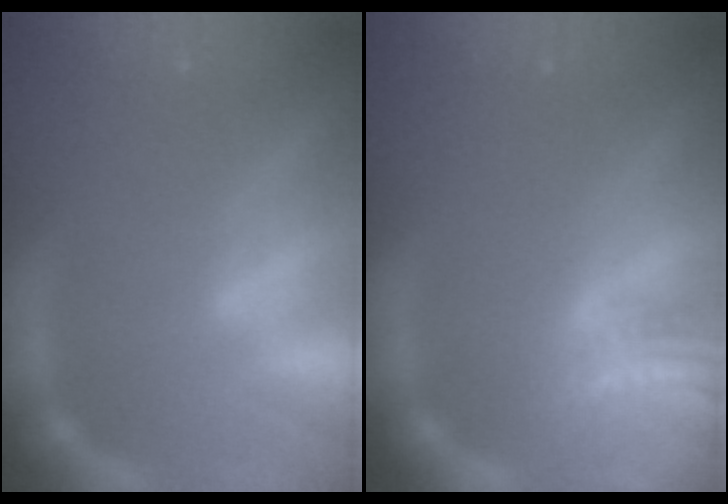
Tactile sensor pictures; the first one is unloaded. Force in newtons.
{"total": 5.5}